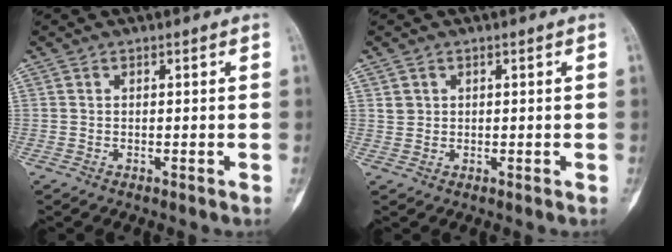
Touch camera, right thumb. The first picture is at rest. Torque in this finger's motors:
{"motor_torque": [-0.34, 0.32, 0.15, -0.23, 0.00]}